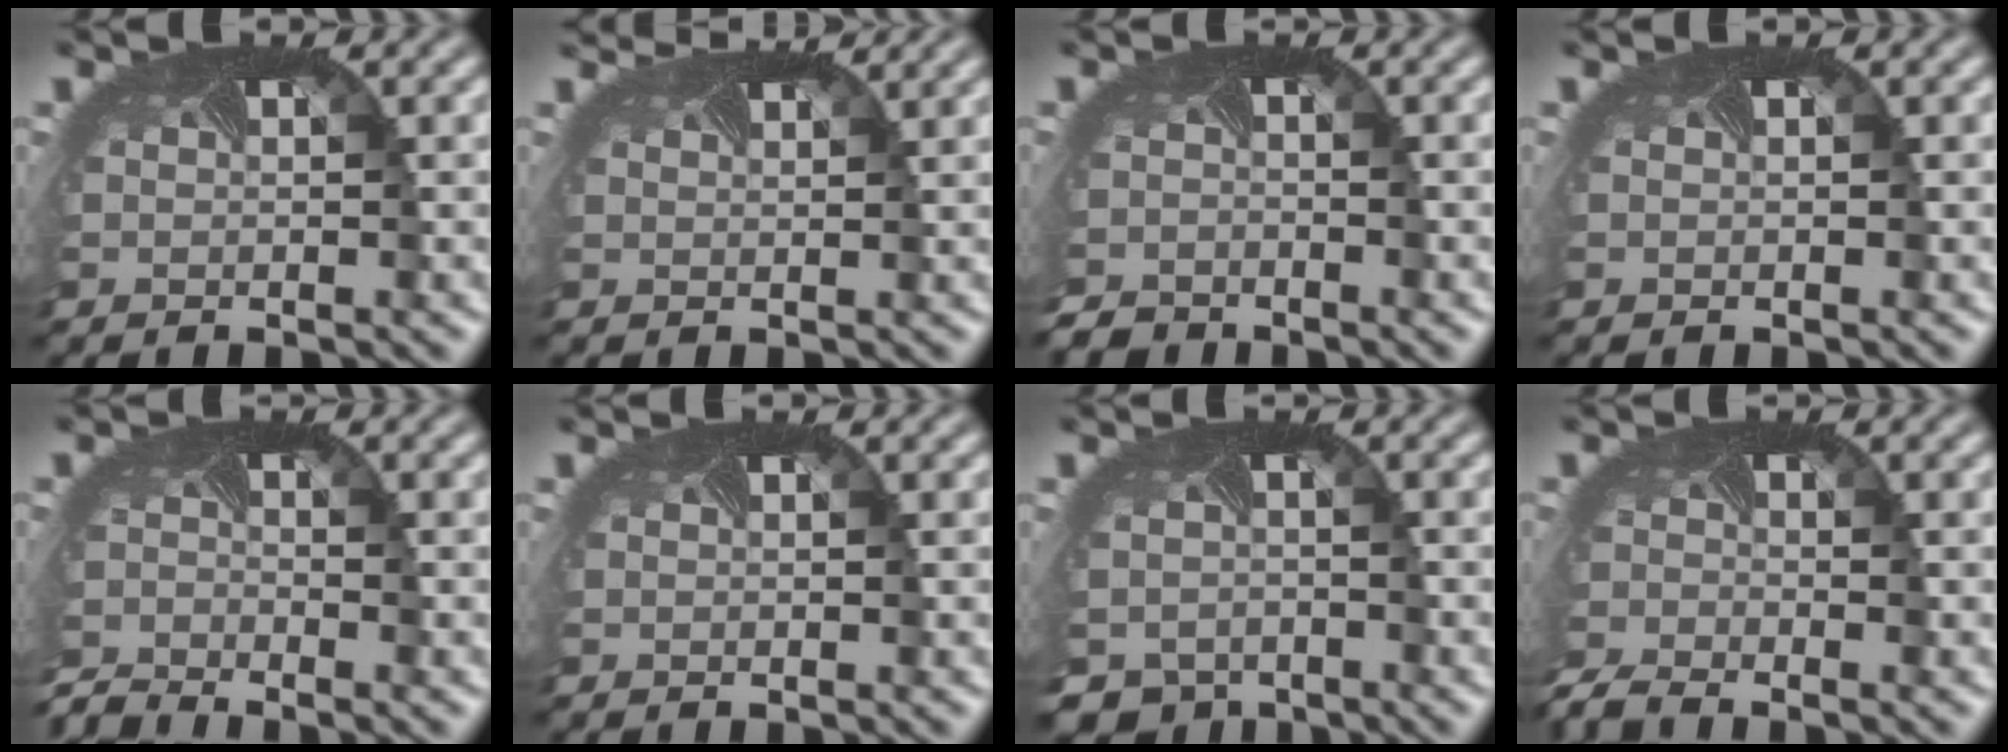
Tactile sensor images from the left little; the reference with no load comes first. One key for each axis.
{"total": 2.1, "fx": 2.1, "fy": -0.1, "fz": 0.3, "tx": -0.011, "ty": 0.004, "tz": 0.027}
{"total": 2.8, "fx": -2.7, "fy": 0.7, "fz": -0.1, "tx": -0.004, "ty": -0.020, "tz": -0.051}
{"total": 0.0}
{"total": 3.6, "fx": -3.6, "fy": 0.0, "fz": 0.1, "tx": -0.015, "ty": -0.026, "tz": -0.075}
{"total": 0.0}
{"total": 4.6, "fx": -3.5, "fy": 2.9, "fz": 0.7, "tx": -0.014, "ty": -0.025, "tz": -0.044}
{"total": 3.5, "fx": -3.4, "fy": 0.4, "fz": 1.0, "tx": -0.032, "ty": -0.027, "tz": -0.070}